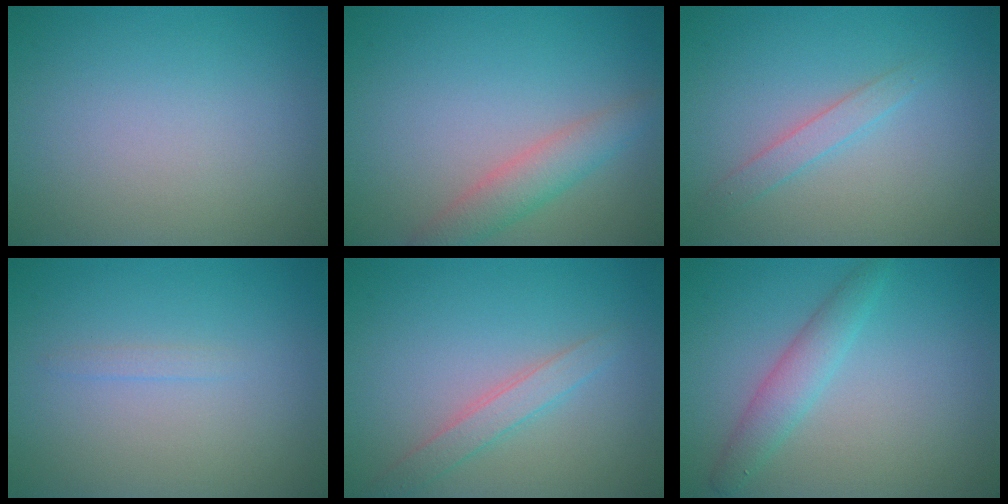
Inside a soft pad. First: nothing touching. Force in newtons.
{"total": 2.9, "press": 2.9, "slide": 0.2}
{"total": 1.6, "press": 1.6, "slide": 0.1}
{"total": 0.6, "press": 0.6, "slide": 0.1}
{"total": 2.0, "press": 2.0, "slide": 0.1}
{"total": 2.6, "press": 2.6, "slide": 0.1}